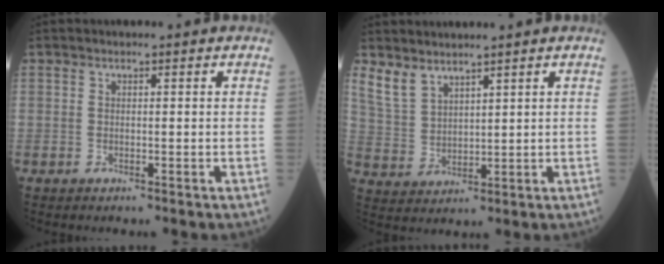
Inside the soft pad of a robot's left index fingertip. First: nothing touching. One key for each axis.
{"total": 4.6, "fx": 3.9, "fy": 1.9, "fz": 1.4, "tx": -0.044, "ty": -0.003, "tz": 0.095}